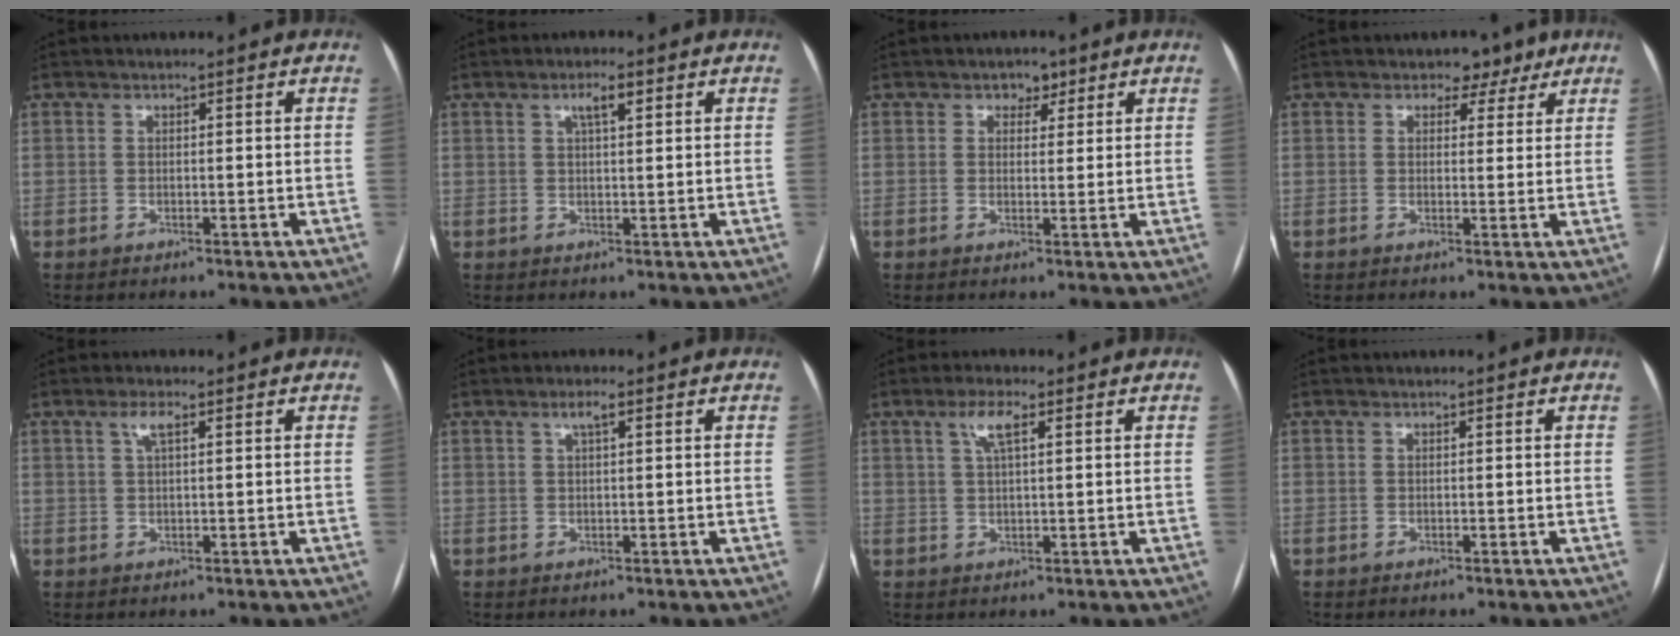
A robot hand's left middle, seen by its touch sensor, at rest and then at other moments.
{"total": 2.8, "force": [1.4, 0.5, 2.4], "torque": [-0.045, 0.006, 0.023]}
{"total": 2.6, "force": [1.5, 1.8, 1.1], "torque": [-0.011, 0.005, 0.020]}
{"total": 3.9, "force": [2.6, 2.6, 1.2], "torque": [-0.005, 0.006, 0.031]}
{"total": 2.3, "force": [1.1, 0.4, 2.0], "torque": [-0.044, 0.008, 0.021]}
{"total": 2.0, "force": [1.0, 0.3, 1.8], "torque": [-0.036, 0.008, 0.018]}
{"total": 3.9, "force": [1.8, 0.7, 3.4], "torque": [-0.070, 0.010, 0.035]}
{"total": 0.0}